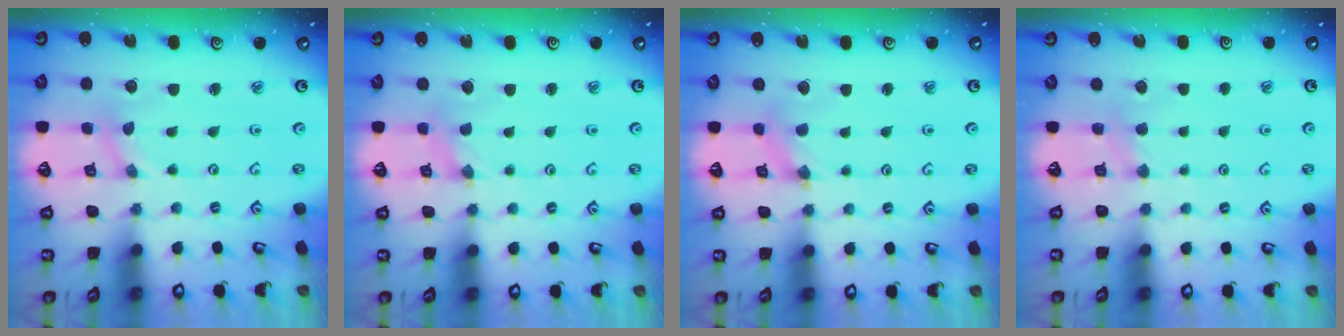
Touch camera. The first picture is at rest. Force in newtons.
{"total": 0.0}
{"total": 2.4, "press": 2.3, "slide": 0.4}
{"total": 2.8, "press": 2.8, "slide": 0.6}